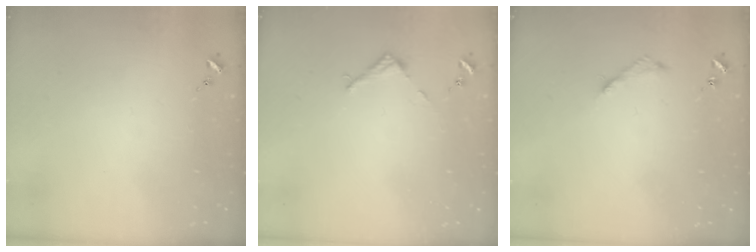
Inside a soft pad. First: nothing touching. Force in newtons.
{"total": 2.7, "press": 2.7, "slide": 0.2}
{"total": 4.5, "press": 4.4, "slide": 0.6}